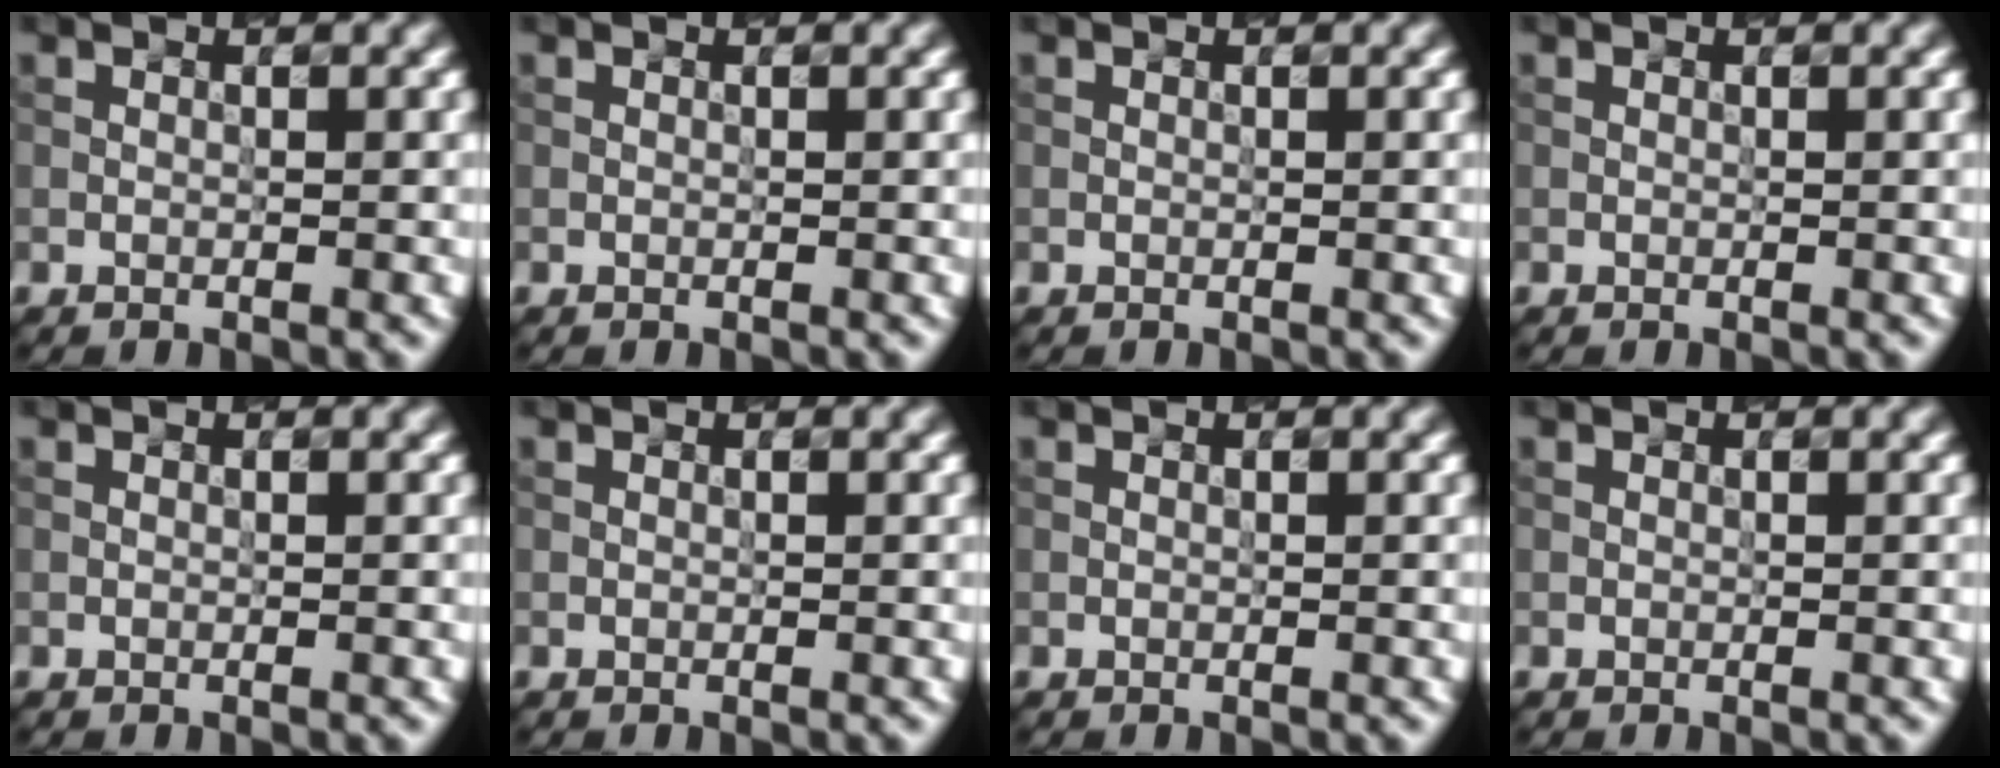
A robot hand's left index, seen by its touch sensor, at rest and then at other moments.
{"total": 0.0}
{"total": 0.0}
{"total": 0.0}
{"total": 0.0}
{"total": 0.0}
{"total": 0.0}
{"total": 0.0}